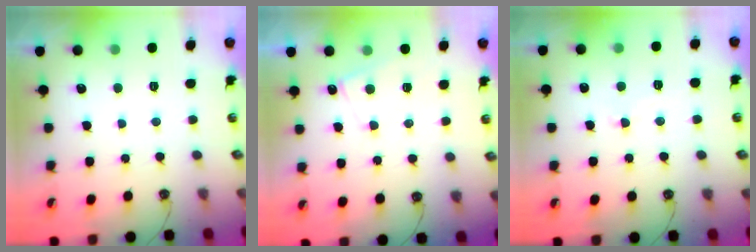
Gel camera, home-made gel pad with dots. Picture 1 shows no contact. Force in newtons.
{"total": 1.5, "press": 1.4, "slide": 0.4}
{"total": 2.3, "press": 2.1, "slide": 0.9}